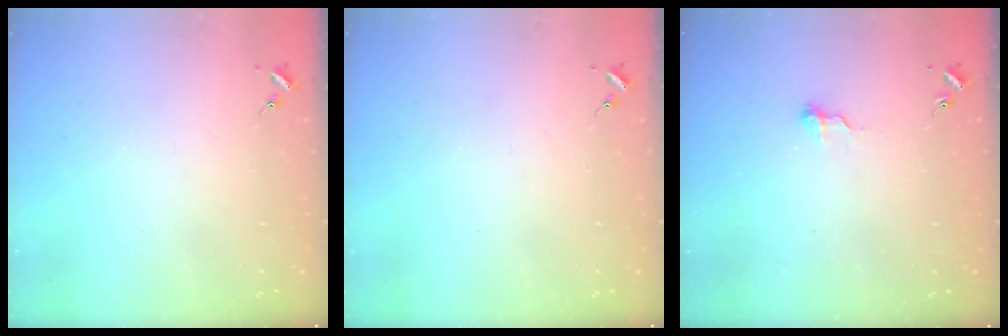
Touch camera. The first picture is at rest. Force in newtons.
{"total": 0.0}
{"total": 6.4, "press": 6.4, "slide": 0.6}